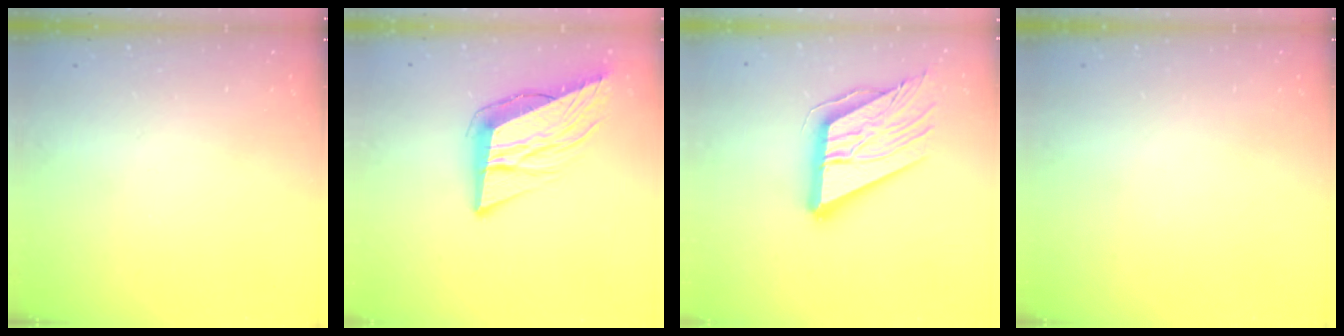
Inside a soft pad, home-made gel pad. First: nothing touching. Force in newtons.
{"total": 12.7, "press": 12.2, "slide": 3.4}
{"total": 18.2, "press": 18.1, "slide": 2.0}
{"total": 0.0}